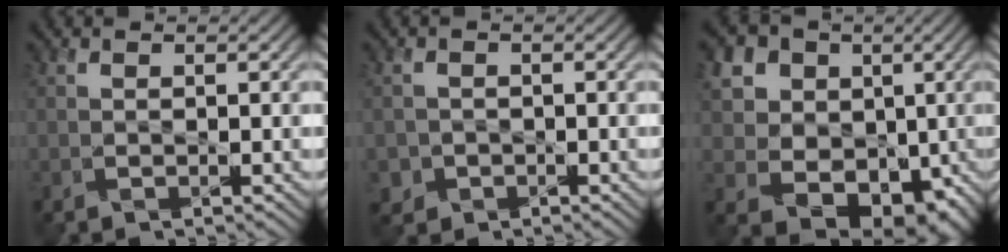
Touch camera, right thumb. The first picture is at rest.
{"total": 2.1, "force": [-0.9, 1.8, 0.2], "torque": [-0.001, -0.006, -0.018]}
{"total": 14.0, "force": [2.5, 11.9, 6.9], "torque": [-0.173, 0.000, 0.045]}